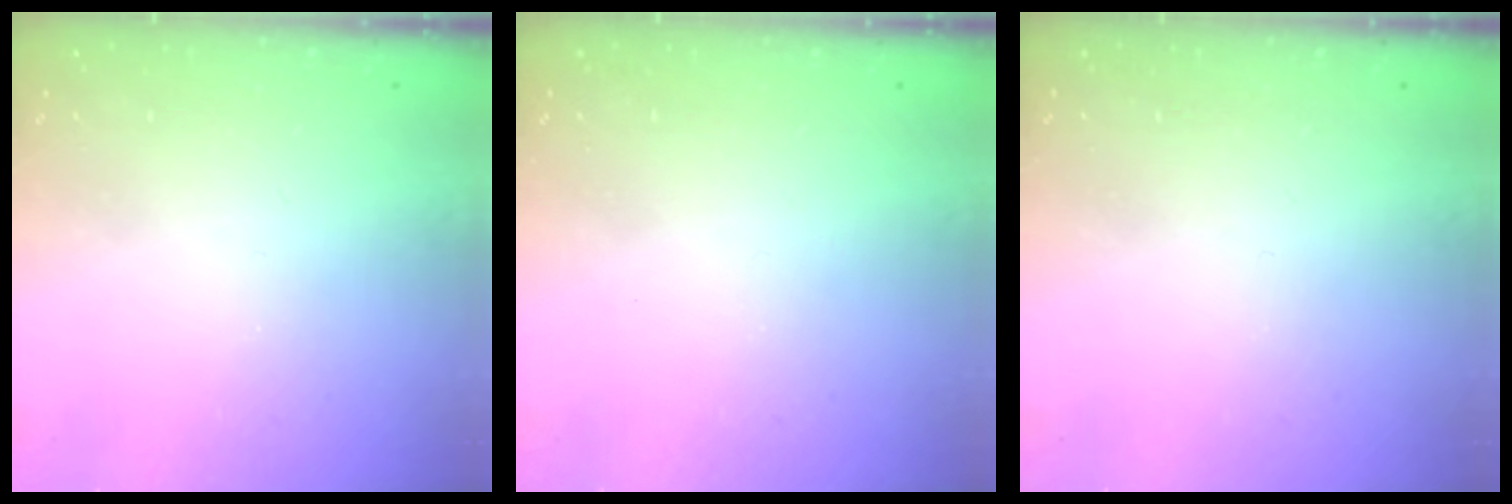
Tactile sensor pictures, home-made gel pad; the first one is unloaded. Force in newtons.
{"total": 0.0}
{"total": 0.0}